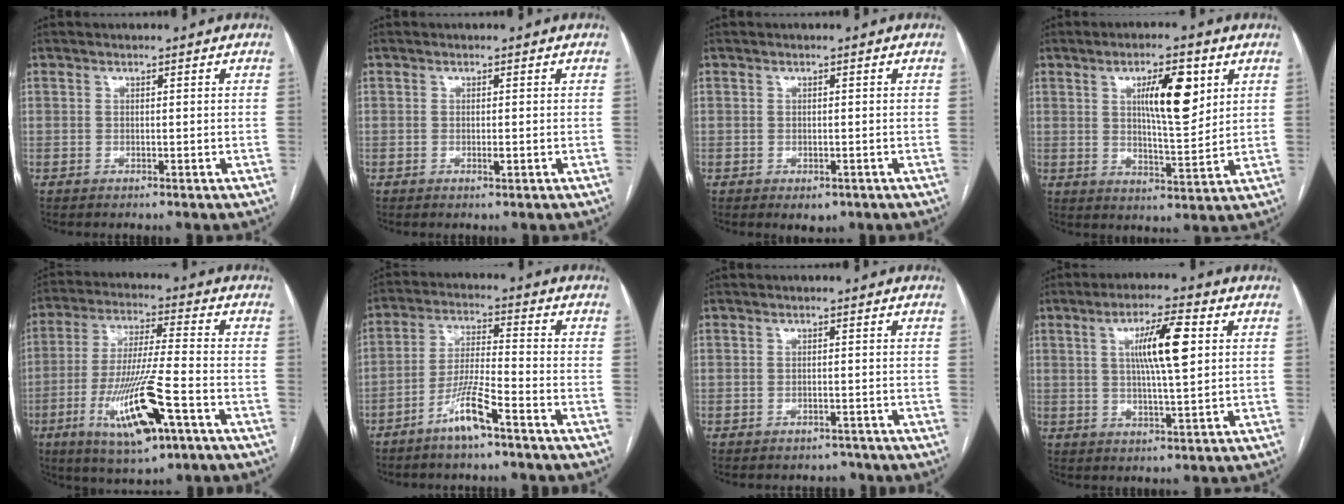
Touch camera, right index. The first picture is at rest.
{"total": 0.8, "force": [-0.2, 0.2, 0.8], "torque": [-0.013, -0.002, -0.003]}
{"total": 2.2, "force": [-1.1, 1.5, 1.2], "torque": [-0.008, 0.000, -0.004]}
{"total": 9.5, "force": [3.5, 2.2, 8.5], "torque": [-0.140, 0.001, 0.060]}
{"total": 15.2, "force": [-6.3, 1.8, 13.7], "torque": [-0.273, -0.022, -0.106]}
{"total": 7.6, "force": [-4.9, 0.3, 5.7], "torque": [-0.118, -0.003, -0.095]}
{"total": 2.0, "force": [-1.7, 1.0, -0.1], "torque": [-0.002, 0.001, -0.021]}
{"total": 8.9, "force": [2.1, 0.9, 8.6], "torque": [-0.153, 0.006, 0.037]}